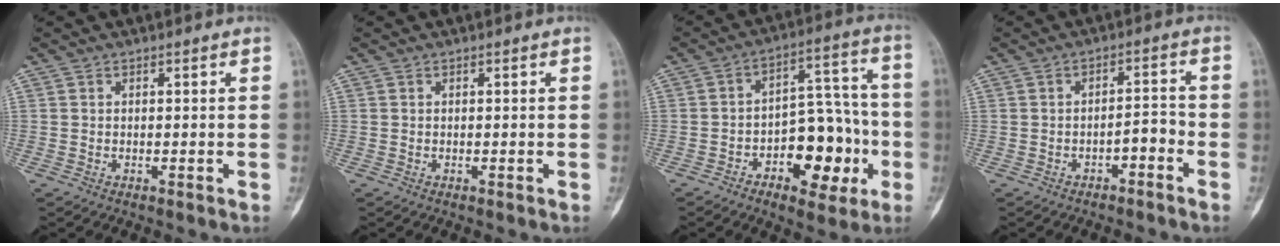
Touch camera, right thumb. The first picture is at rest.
{"total": 0.0}
{"total": 15.2, "force": [-5.1, 8.4, 11.6], "torque": [-0.120, 0.052, -0.073]}
{"total": 3.7, "force": [-2.0, 1.7, 2.6], "torque": [-0.033, 0.033, -0.030]}